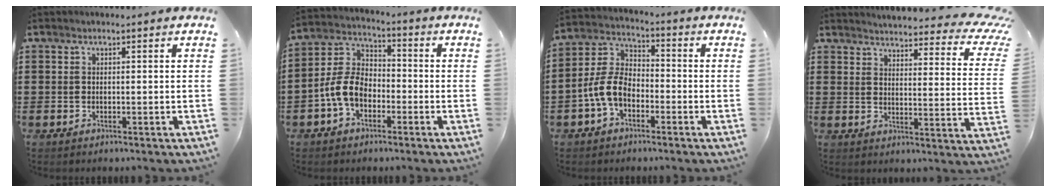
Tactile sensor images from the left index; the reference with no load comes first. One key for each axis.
{"total": 7.3, "fx": -3.0, "fy": 4.8, "fz": 4.7, "tx": -0.129, "ty": 0.003, "tz": -0.069}
{"total": 7.0, "fx": -3.2, "fy": 4.2, "fz": 4.5, "tx": -0.126, "ty": -0.001, "tz": -0.072}
{"total": 4.6, "fx": 4.2, "fy": 0.3, "fz": 2.0, "tx": -0.045, "ty": -0.040, "tz": 0.065}